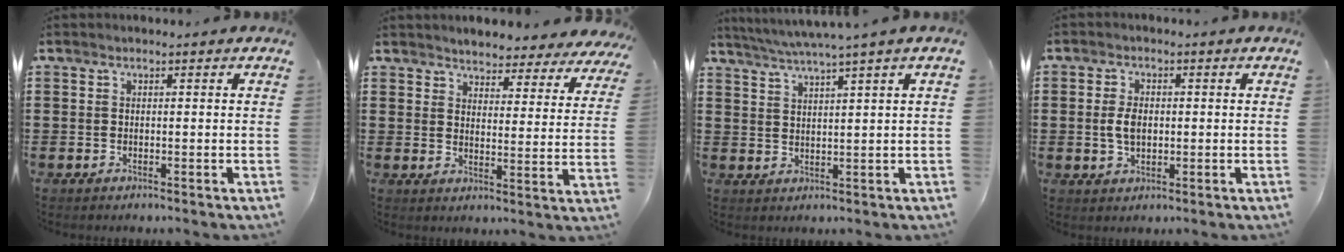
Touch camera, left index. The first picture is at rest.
{"total": 3.9, "force": [3.9, 0.2, 0.2], "torque": [-0.017, -0.027, 0.066]}
{"total": 3.1, "force": [2.3, -0.9, 1.8], "torque": [-0.040, -0.011, 0.037]}
{"total": 3.7, "force": [0.1, 2.2, 3.0], "torque": [-0.076, 0.002, -0.003]}